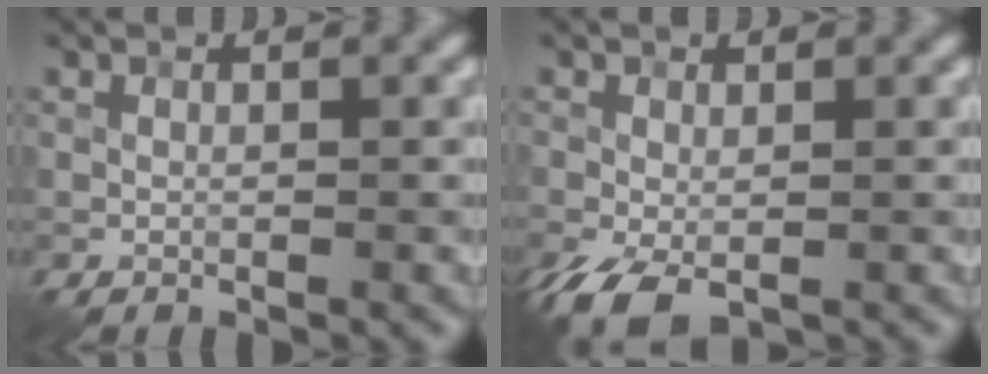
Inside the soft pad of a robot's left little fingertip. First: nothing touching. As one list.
[{"total": 4.8, "force": [-2.3, 2.6, 3.3], "torque": [-0.083, -0.016, -0.042]}]